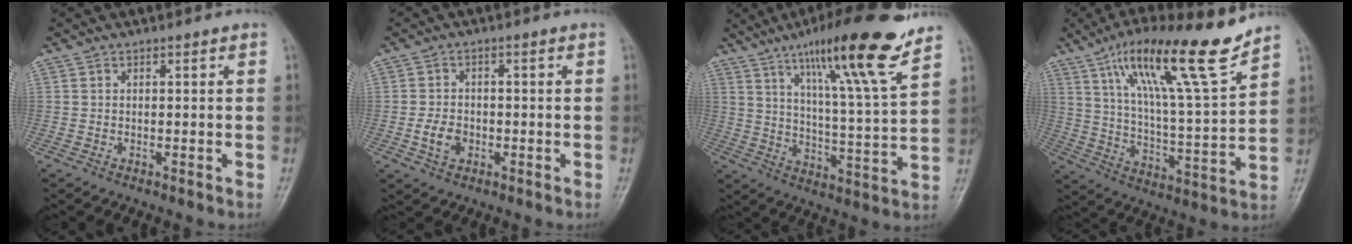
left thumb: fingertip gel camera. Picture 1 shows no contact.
{"total": 4.0, "force": [-1.3, 3.0, 2.3], "torque": [-0.037, 0.008, -0.025]}
{"total": 19.3, "force": [12.6, 1.9, 14.5], "torque": [-0.209, -0.062, 0.198]}
{"total": 19.4, "force": [12.9, 2.4, 14.4], "torque": [-0.224, -0.058, 0.219]}